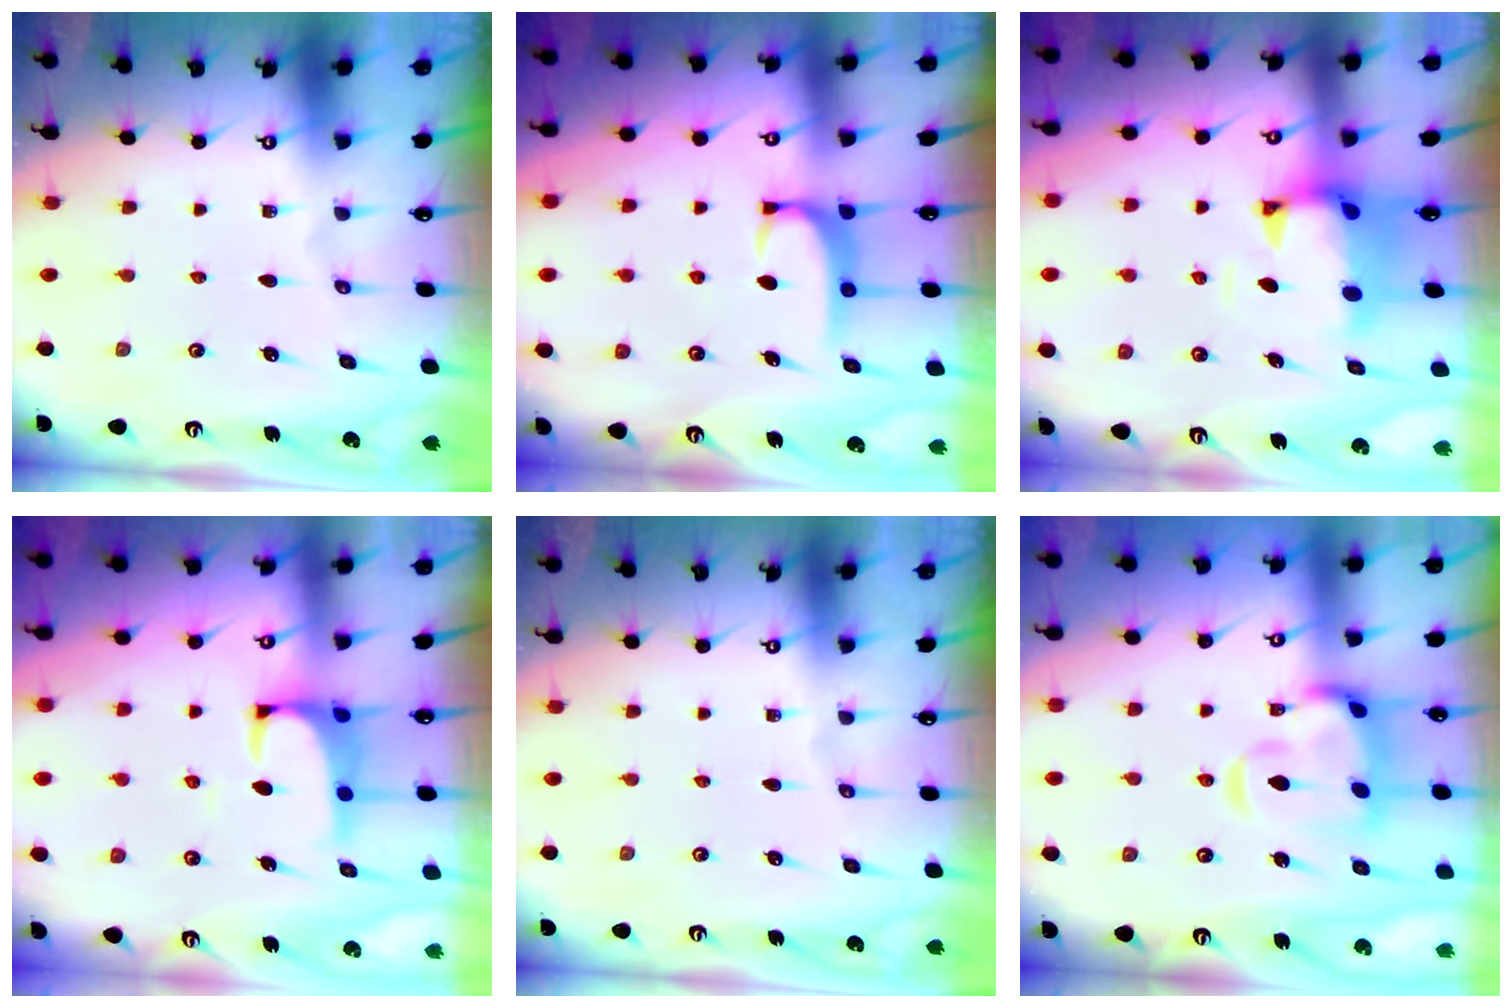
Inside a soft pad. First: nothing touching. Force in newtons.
{"total": 2.6, "press": 2.6, "slide": 0.4}
{"total": 1.6, "press": 1.0, "slide": 1.3}
{"total": 1.7, "press": 1.6, "slide": 0.7}
{"total": 0.0}
{"total": 6.6, "press": 6.5, "slide": 1.4}